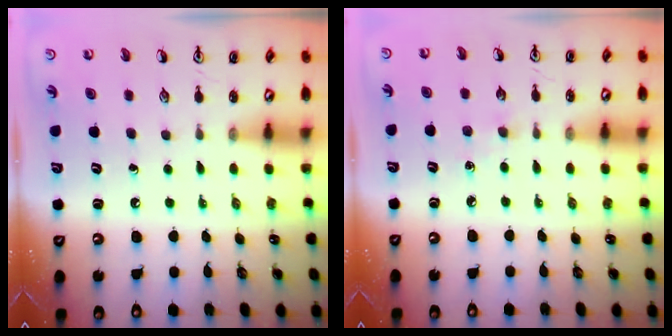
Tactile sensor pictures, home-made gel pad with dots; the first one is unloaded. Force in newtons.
{"total": 2.9, "press": 2.9, "slide": 0.4}